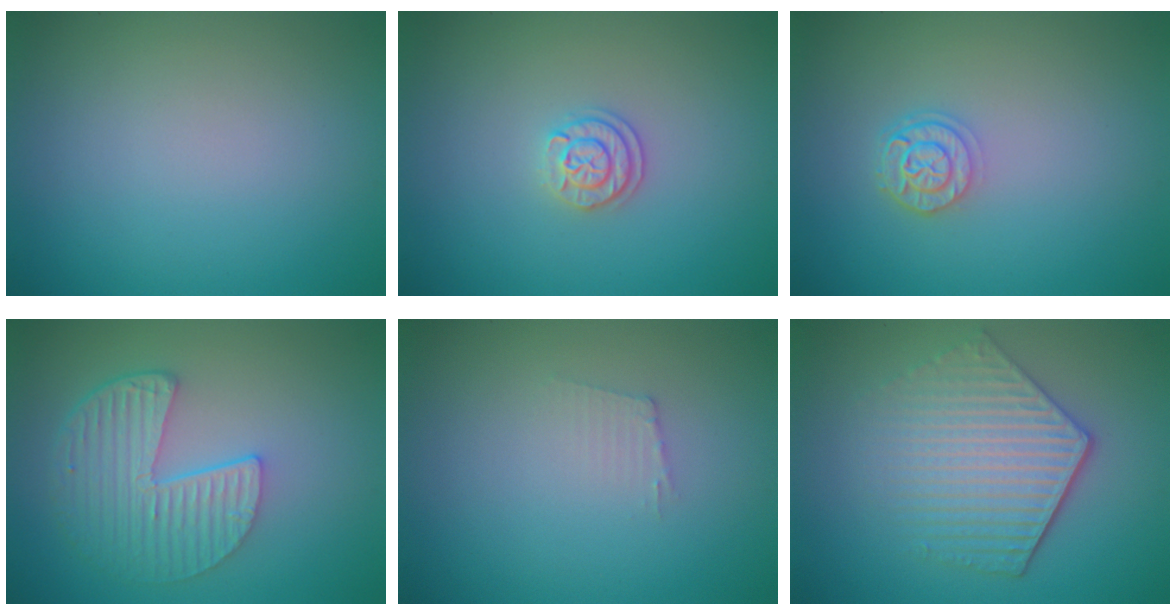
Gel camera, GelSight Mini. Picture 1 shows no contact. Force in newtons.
{"total": 2.0, "press": 1.9, "slide": 0.8}
{"total": 2.4, "press": 2.0, "slide": 1.3}
{"total": 5.4, "press": 4.1, "slide": 3.5}
{"total": 1.1, "press": 1.0, "slide": 0.2}
{"total": 5.5, "press": 4.2, "slide": 3.6}